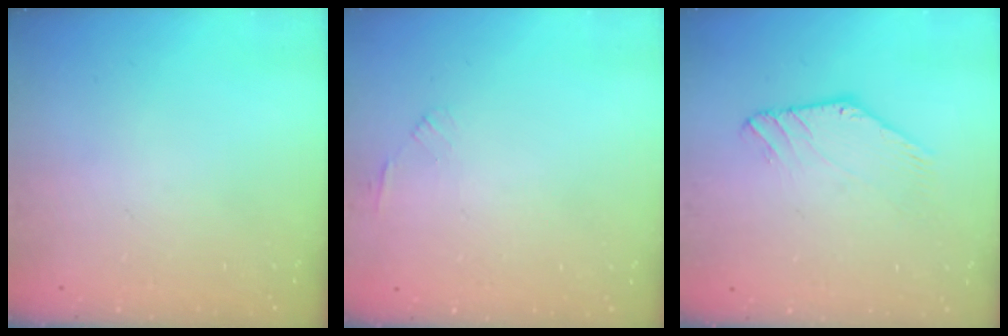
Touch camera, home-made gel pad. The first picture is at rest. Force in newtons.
{"total": 1.0, "press": 0.9, "slide": 0.4}
{"total": 1.4, "press": 1.4, "slide": 0.0}